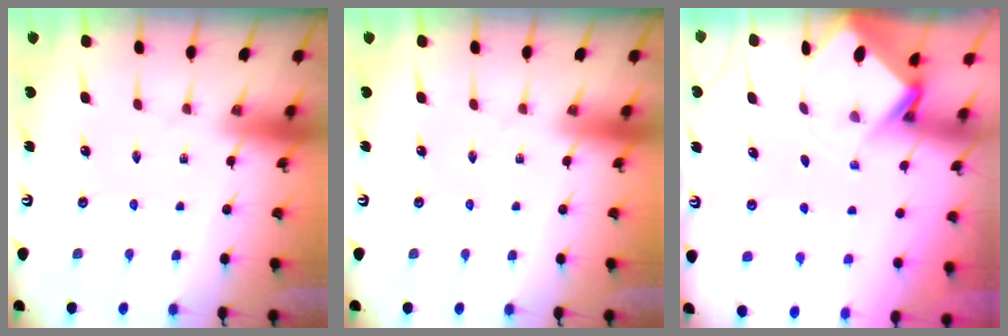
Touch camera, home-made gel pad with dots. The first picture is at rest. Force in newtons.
{"total": 0.0}
{"total": 2.9, "press": 2.9, "slide": 0.2}